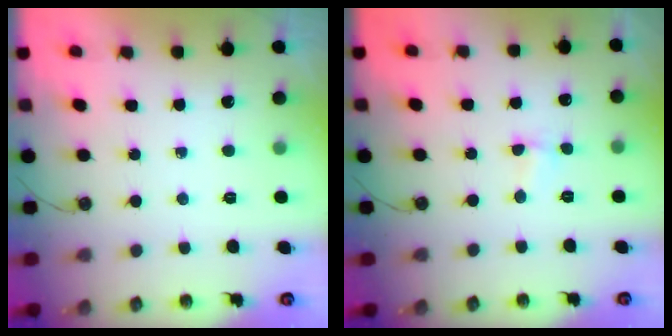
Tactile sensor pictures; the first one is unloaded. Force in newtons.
{"total": 2.8, "press": 1.1, "slide": 2.5}